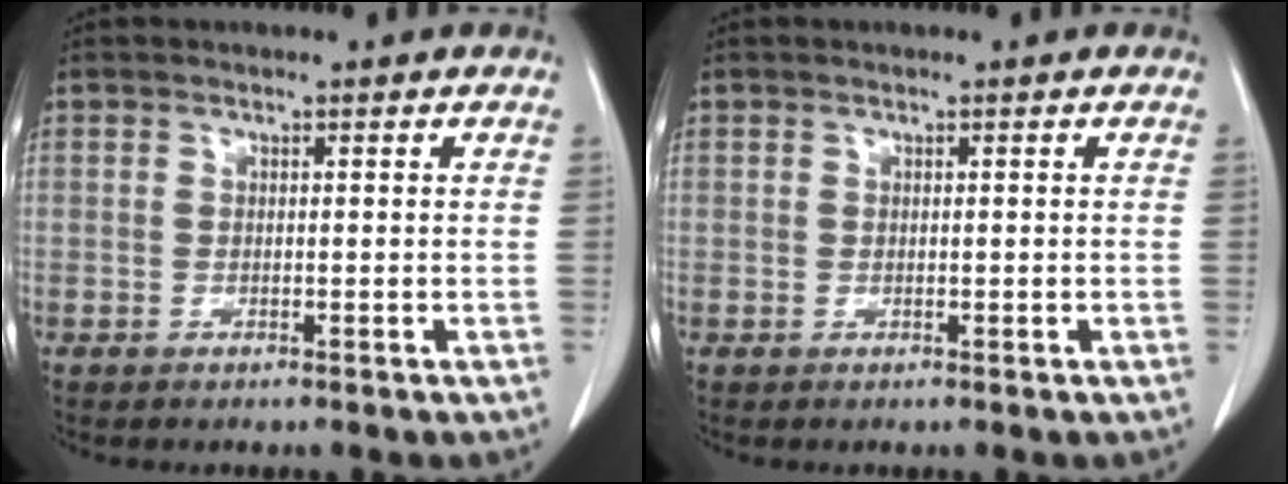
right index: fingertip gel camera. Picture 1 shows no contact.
{"total": 0.0}